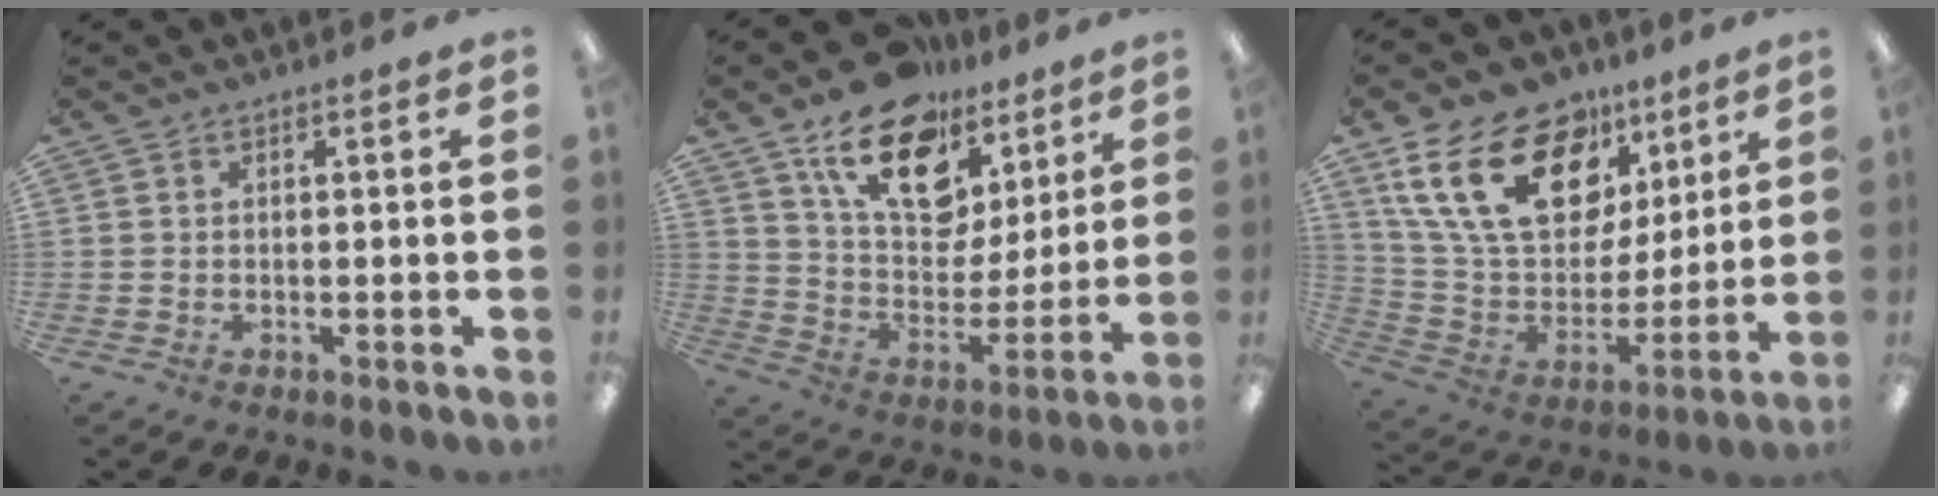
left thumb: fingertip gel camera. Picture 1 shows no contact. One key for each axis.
{"total": 19.4, "fx": 12.5, "fy": 11.3, "fz": 9.6, "tx": -0.162, "ty": -0.067, "tz": 0.223}
{"total": 23.5, "fx": 12.0, "fy": 14.3, "fz": 14.3, "tx": -0.264, "ty": -0.044, "tz": 0.217}